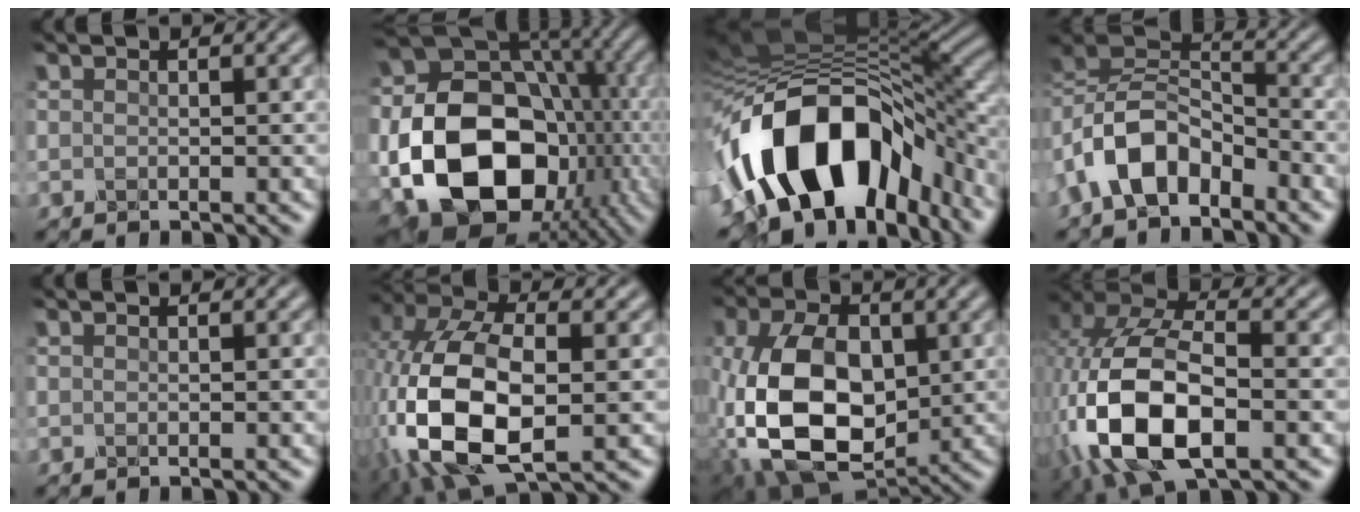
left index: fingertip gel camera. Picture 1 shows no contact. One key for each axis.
{"total": 19.6, "fx": -4.3, "fy": 14.7, "fz": 12.2, "tx": -0.219, "ty": -0.021, "tz": -0.061}
{"total": 15.6, "fx": -6.5, "fy": 8.9, "fz": 11.1, "tx": -0.193, "ty": 0.001, "tz": -0.107}
{"total": 7.8, "fx": -4.6, "fy": 4.2, "fz": 4.7, "tx": -0.092, "ty": 0.010, "tz": -0.102}
{"total": 0.0}
{"total": 12.2, "fx": -2.4, "fy": 7.2, "fz": 9.5, "tx": -0.221, "ty": -0.015, "tz": -0.044}
{"total": 11.4, "fx": -1.5, "fy": 7.1, "fz": 8.8, "tx": -0.191, "ty": -0.009, "tz": -0.026}
{"total": 12.3, "fx": -3.6, "fy": 6.7, "fz": 9.7, "tx": -0.212, "ty": -0.002, "tz": -0.070}